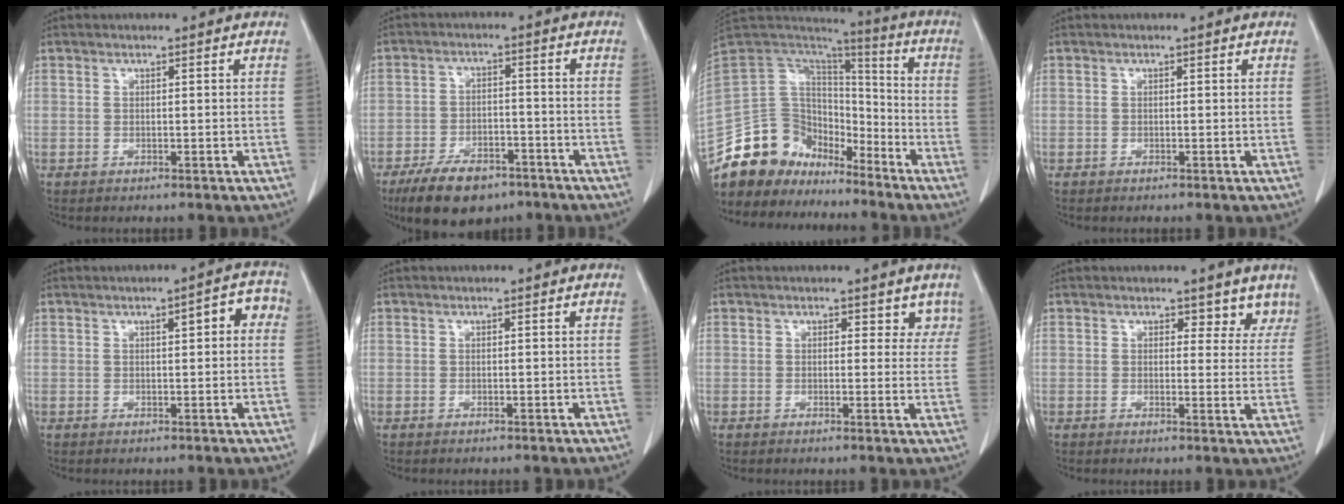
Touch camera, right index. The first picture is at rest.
{"total": 10.0, "force": [-7.2, 4.6, 5.2], "torque": [-0.087, -0.004, -0.119]}
{"total": 14.4, "force": [-11.9, 7.8, 2.2], "torque": [-0.038, 0.084, -0.218]}
{"total": 0.0}
{"total": 4.4, "force": [1.1, 1.1, 4.1], "torque": [-0.050, 0.020, 0.011]}
{"total": 0.0}
{"total": 3.3, "force": [2.6, 1.9, 0.8], "torque": [0.022, -0.004, 0.022]}
{"total": 4.7, "force": [4.0, 2.3, 1.0], "torque": [0.021, -0.012, 0.037]}